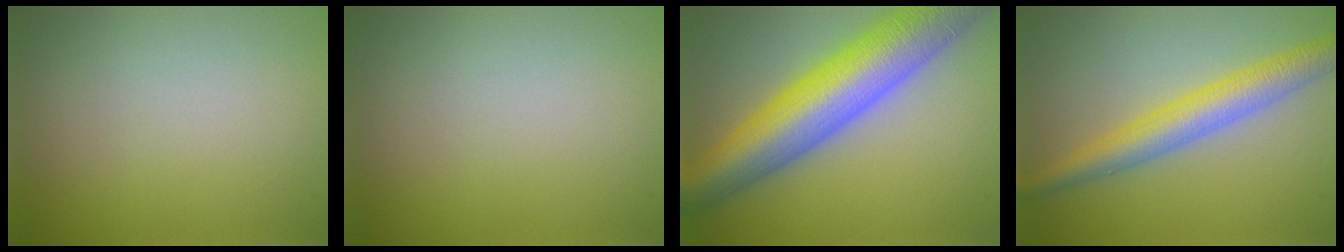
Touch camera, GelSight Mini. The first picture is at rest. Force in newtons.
{"total": 0.0}
{"total": 11.7, "press": 11.7, "slide": 0.6}
{"total": 4.7, "press": 4.7, "slide": 0.0}